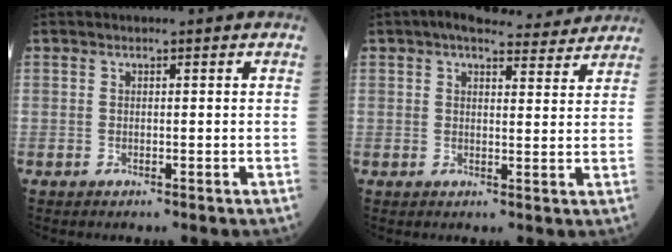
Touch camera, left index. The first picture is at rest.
{"total": 9.4, "force": [8.5, 2.4, 3.4], "torque": [-0.040, 0.016, 0.098]}